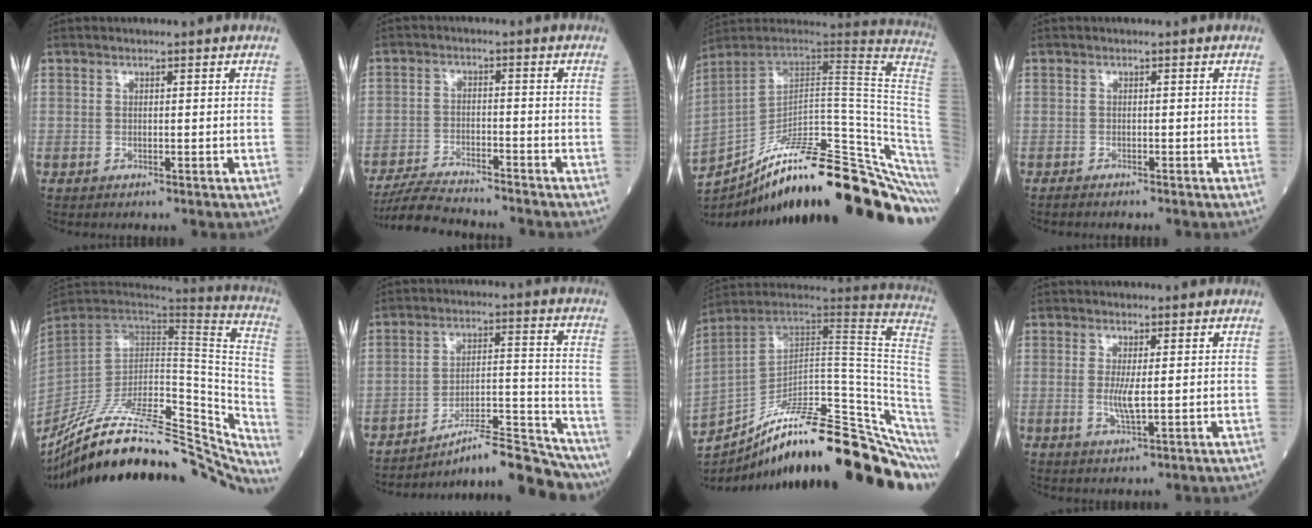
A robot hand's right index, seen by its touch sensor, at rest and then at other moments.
{"total": 9.1, "force": [-8.6, 0.5, 3.1], "torque": [-0.053, -0.016, -0.148]}
{"total": 32.1, "force": [-23.2, 3.3, 22.0], "torque": [-0.232, -0.005, -0.333]}
{"total": 1.7, "force": [-1.5, 0.2, 0.7], "torque": [-0.016, -0.003, -0.020]}
{"total": 34.8, "force": [-28.5, 9.4, 17.5], "torque": [-0.231, -0.018, -0.405]}
{"total": 13.7, "force": [-12.9, 0.3, 4.5], "torque": [-0.053, 0.039, -0.203]}
{"total": 29.1, "force": [-19.5, 4.1, 21.2], "torque": [-0.213, 0.021, -0.292]}
{"total": 3.0, "force": [0.0, 0.3, 3.0], "torque": [-0.066, -0.007, 0.002]}